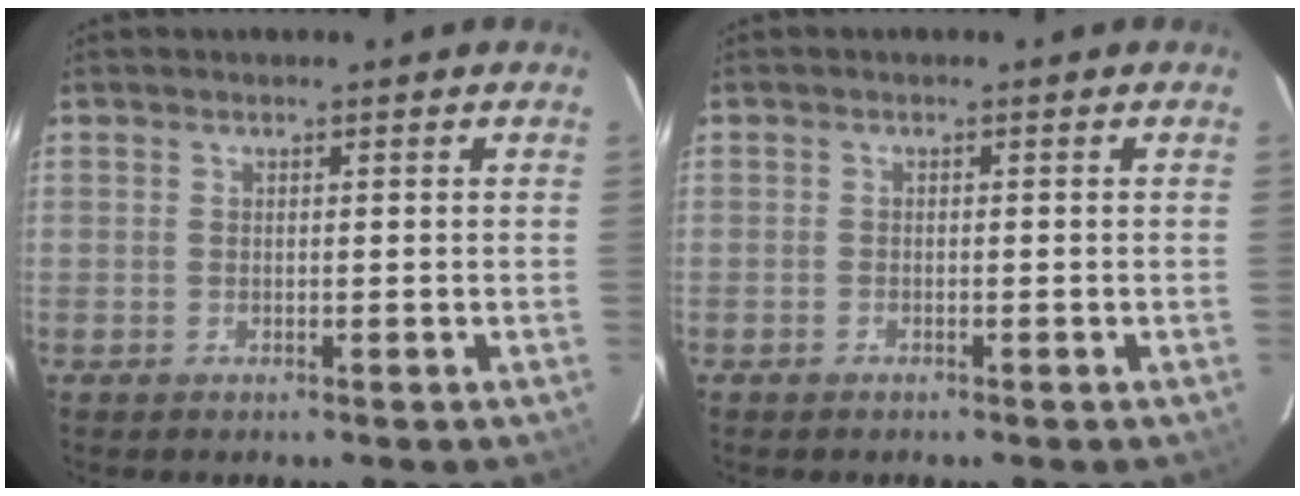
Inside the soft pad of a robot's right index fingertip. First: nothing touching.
{"total": 0.8, "force": [-0.7, 0.4, 0.0], "torque": [-0.004, 0.002, -0.013]}